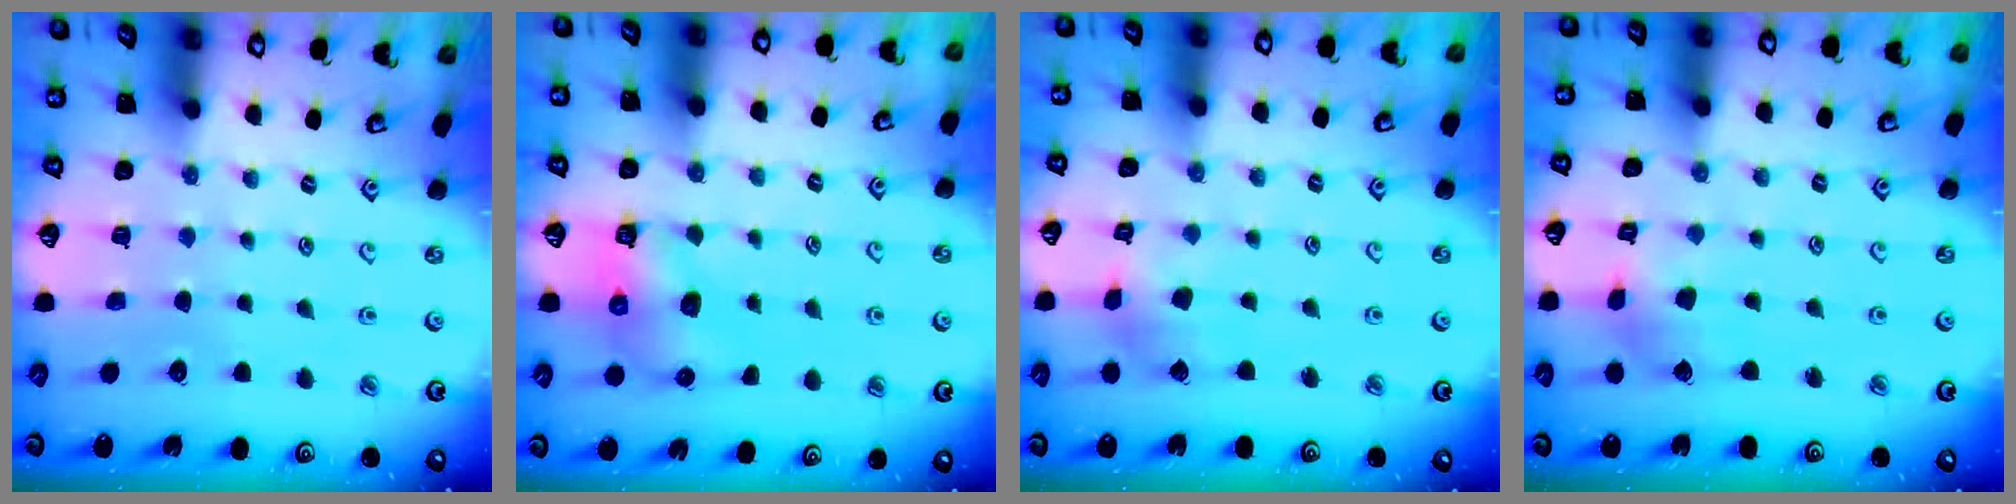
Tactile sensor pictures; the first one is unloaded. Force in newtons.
{"total": 6.2, "press": 6.1, "slide": 0.7}
{"total": 5.2, "press": 5.2, "slide": 0.5}
{"total": 5.0, "press": 4.9, "slide": 0.6}